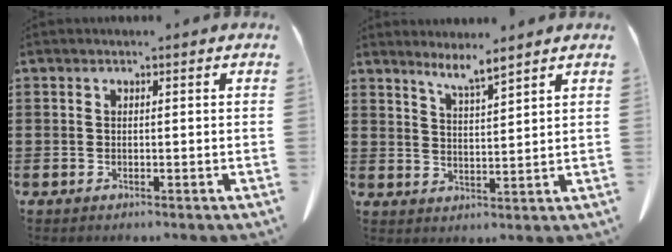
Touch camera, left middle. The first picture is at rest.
{"total": 4.4, "force": [3.8, -0.5, 2.1], "torque": [-0.052, -0.015, 0.066]}